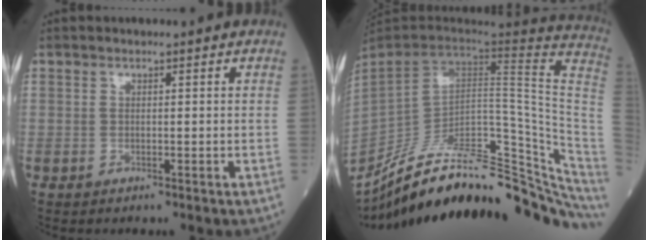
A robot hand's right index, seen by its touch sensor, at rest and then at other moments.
{"total": 34.7, "force": [-27.6, 6.4, 20.1], "torque": [-0.225, -0.020, -0.389]}